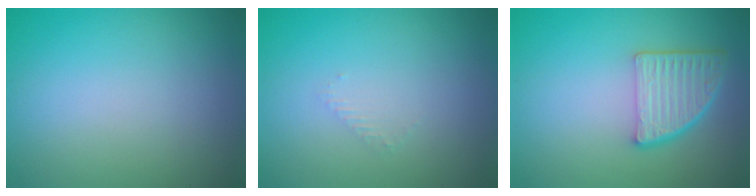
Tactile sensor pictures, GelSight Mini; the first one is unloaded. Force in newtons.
{"total": 0.8, "press": 0.8, "slide": 0.3}
{"total": 5.1, "press": 3.7, "slide": 3.5}